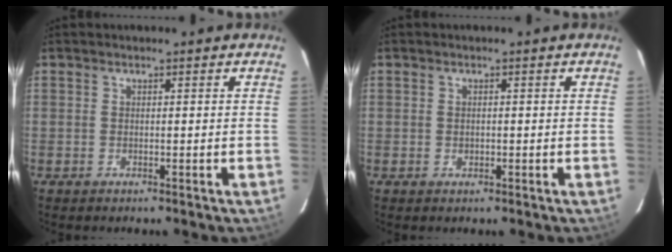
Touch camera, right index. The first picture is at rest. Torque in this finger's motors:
{"motor_torque": [-0.05, -0.03, -0.06, 0.00]}